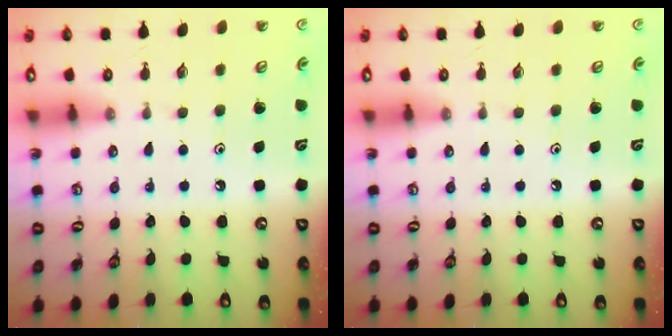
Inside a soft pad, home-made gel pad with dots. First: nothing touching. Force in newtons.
{"total": 0.0}